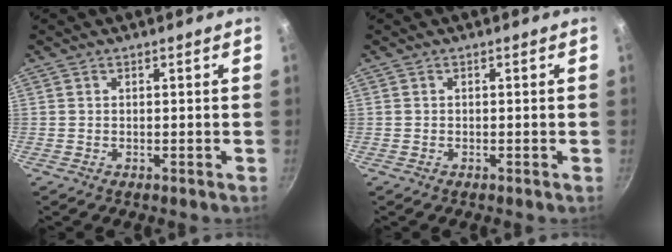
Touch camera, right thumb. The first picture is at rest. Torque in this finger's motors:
{"motor_torque": [-0.05, -0.12, -0.03, 0.12, 0.01]}